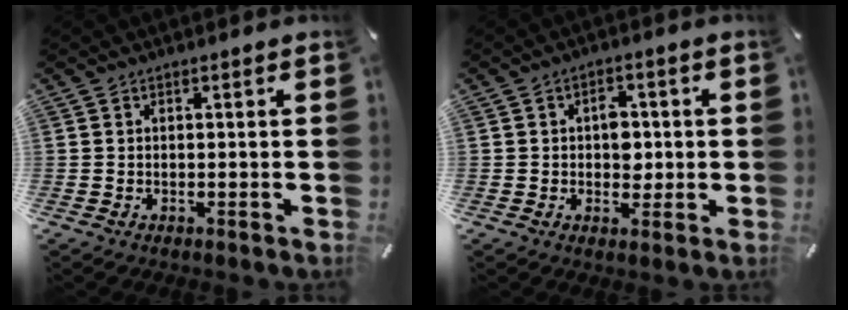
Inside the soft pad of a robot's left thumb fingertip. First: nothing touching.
{"total": 5.0, "force": [0.2, 3.8, 3.2], "torque": [-0.026, -0.006, -0.006]}